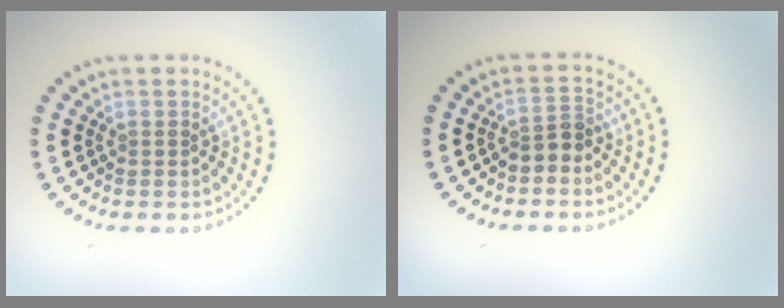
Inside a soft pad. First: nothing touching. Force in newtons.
{"total": 1.9, "press": 1.5, "slide": 1.1}